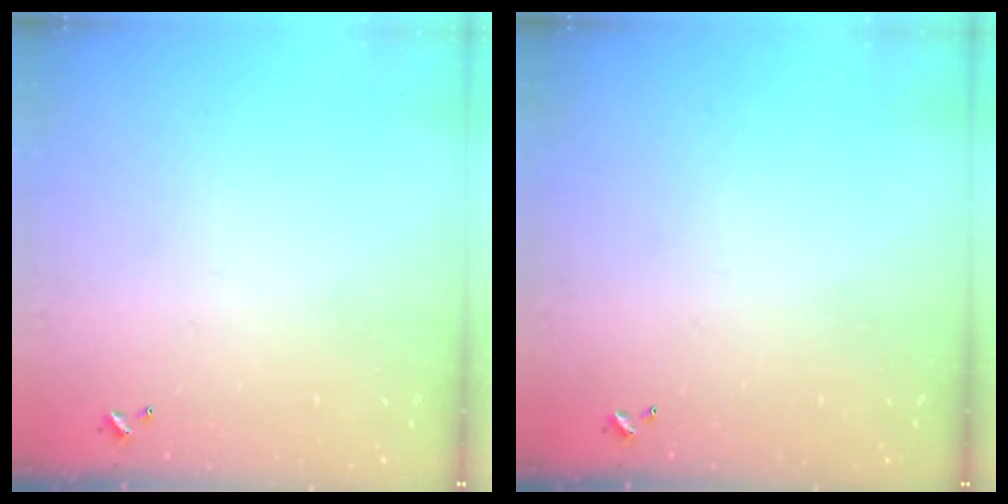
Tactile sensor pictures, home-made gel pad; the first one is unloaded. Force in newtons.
{"total": 0.0}